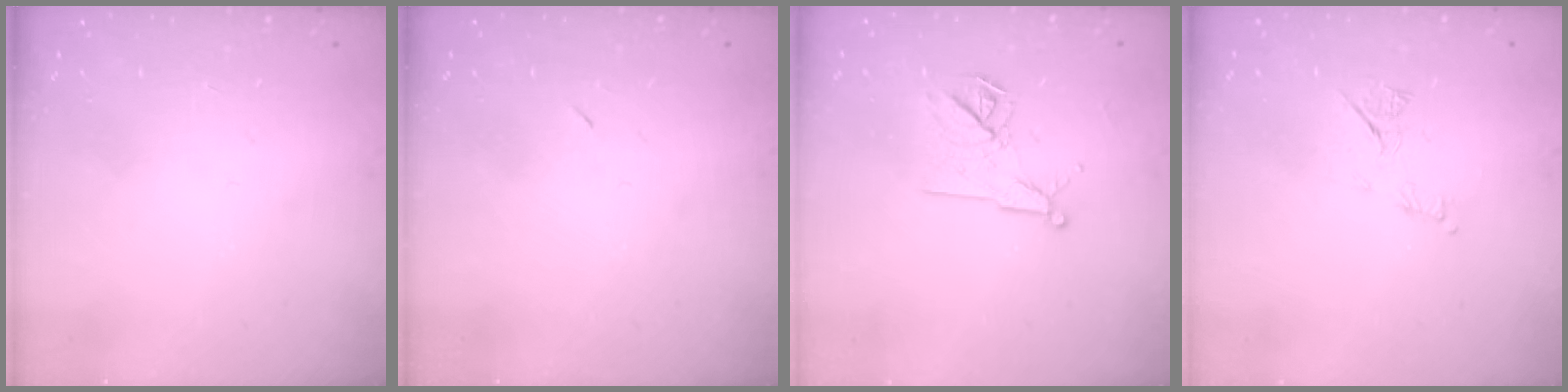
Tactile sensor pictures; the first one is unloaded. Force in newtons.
{"total": 2.2, "press": 1.8, "slide": 1.2}
{"total": 11.3, "press": 11.3, "slide": 0.4}
{"total": 6.6, "press": 6.5, "slide": 0.9}